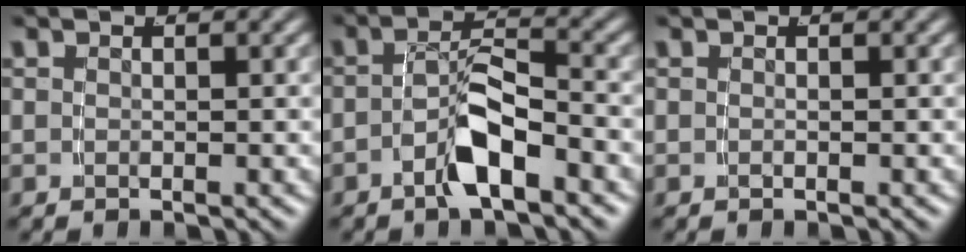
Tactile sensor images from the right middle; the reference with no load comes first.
{"total": 3.7, "force": [-2.3, 0.5, 2.9], "torque": [-0.043, 0.006, -0.041]}
{"total": 0.0}